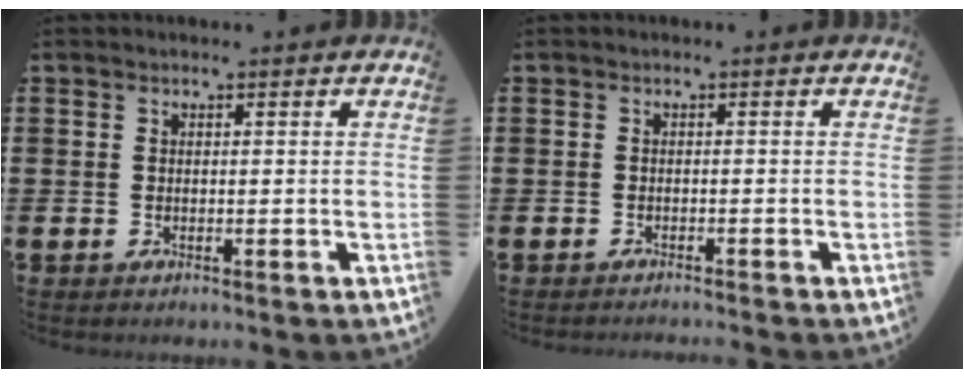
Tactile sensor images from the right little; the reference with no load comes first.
{"total": 0.6, "force": [-0.6, -0.2, 0.0], "torque": [0.001, -0.001, -0.013]}